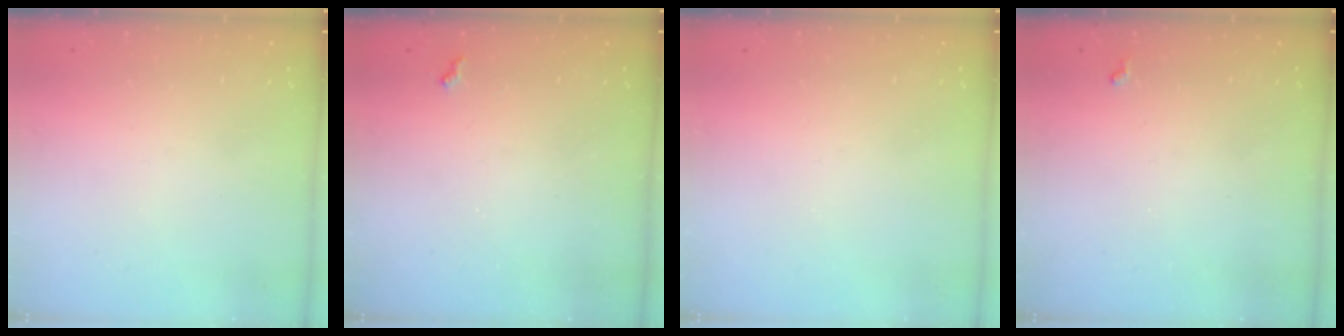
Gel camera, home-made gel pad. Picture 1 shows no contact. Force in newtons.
{"total": 4.6, "press": 4.6, "slide": 0.7}
{"total": 0.0}
{"total": 2.8, "press": 2.8, "slide": 0.5}